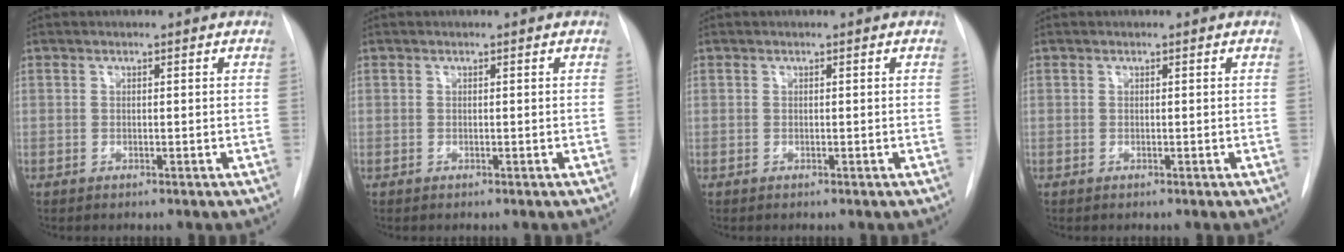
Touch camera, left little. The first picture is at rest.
{"total": 0.0}
{"total": 0.0}
{"total": 0.0}